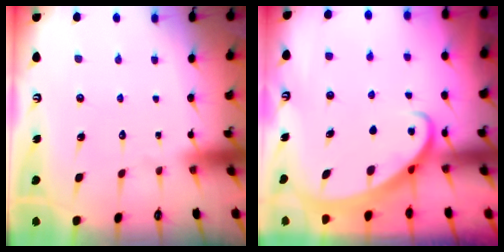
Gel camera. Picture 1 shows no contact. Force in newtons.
{"total": 2.2, "press": 2.2, "slide": 0.4}